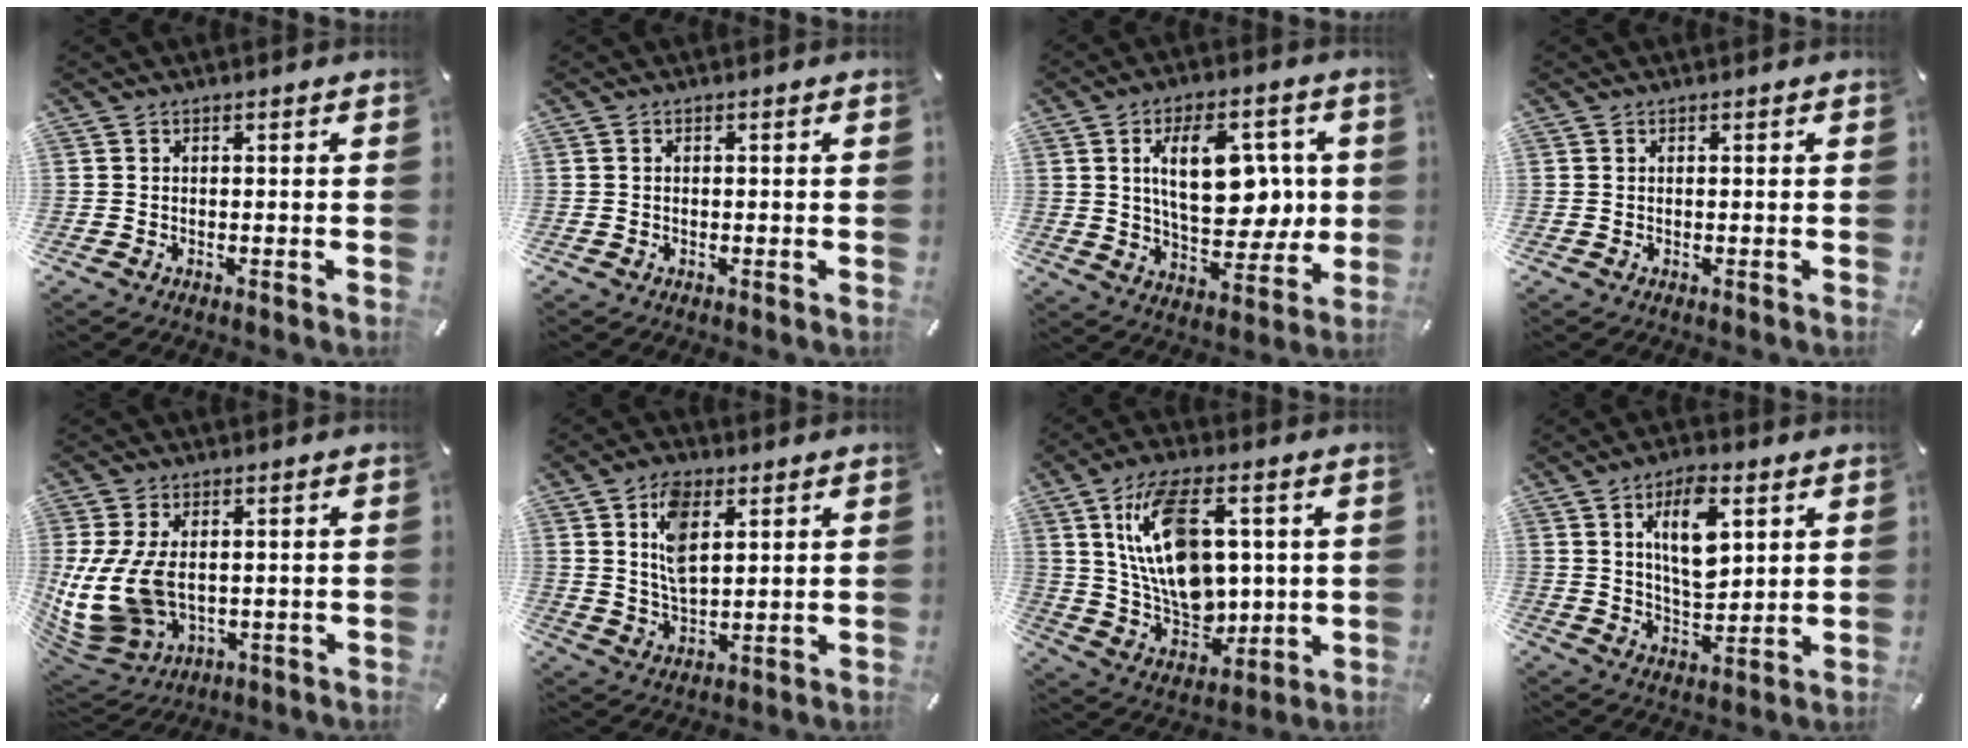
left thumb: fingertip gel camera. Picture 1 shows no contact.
{"total": 0.5, "force": [0.0, 0.4, 0.4], "torque": [-0.008, 0.002, -0.002]}
{"total": 16.6, "force": [3.3, 9.8, 13.0], "torque": [-0.210, 0.004, 0.054]}
{"total": 0.0}
{"total": 12.6, "force": [0.5, 8.9, 8.9], "torque": [-0.216, -0.008, 0.010]}
{"total": 9.7, "force": [3.7, 5.7, 6.9], "torque": [-0.145, -0.001, 0.063]}
{"total": 17.5, "force": [4.6, 10.9, 13.0], "torque": [-0.243, -0.007, 0.082]}
{"total": 11.1, "force": [4.5, 5.2, 8.6], "torque": [-0.151, -0.007, 0.075]}